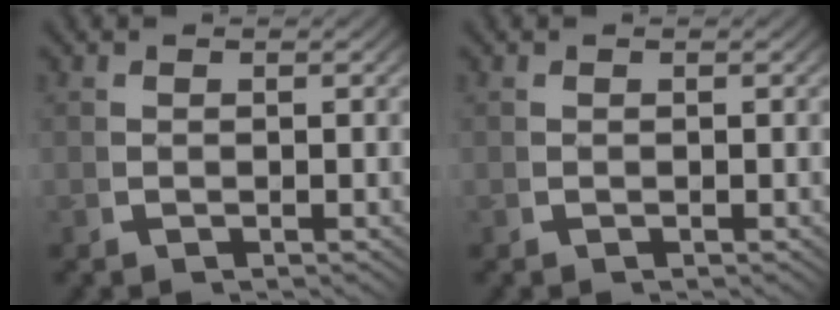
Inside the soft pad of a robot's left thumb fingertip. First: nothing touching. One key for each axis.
{"total": 0.0}